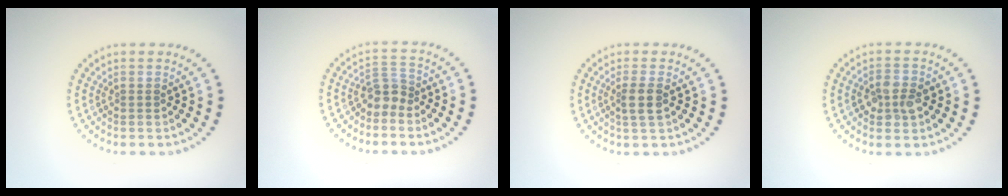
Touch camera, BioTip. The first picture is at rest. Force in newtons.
{"total": 2.2, "press": 1.7, "slide": 1.5}
{"total": 2.0, "press": 1.7, "slide": 0.9}
{"total": 2.5, "press": 2.5, "slide": 0.5}